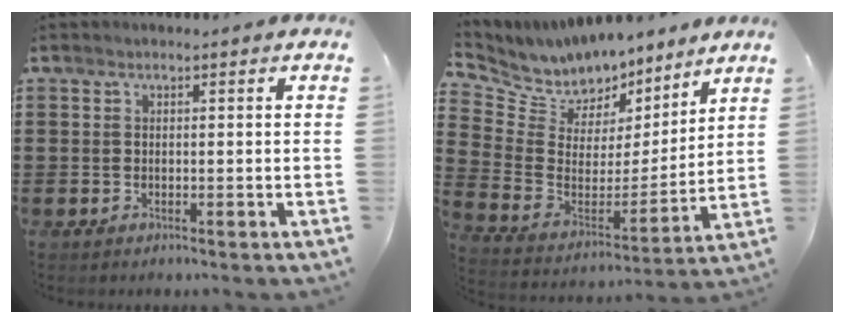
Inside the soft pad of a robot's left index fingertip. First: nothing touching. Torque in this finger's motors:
{"motor_torque": [2.14, 0.00, 0.33, 0.06]}